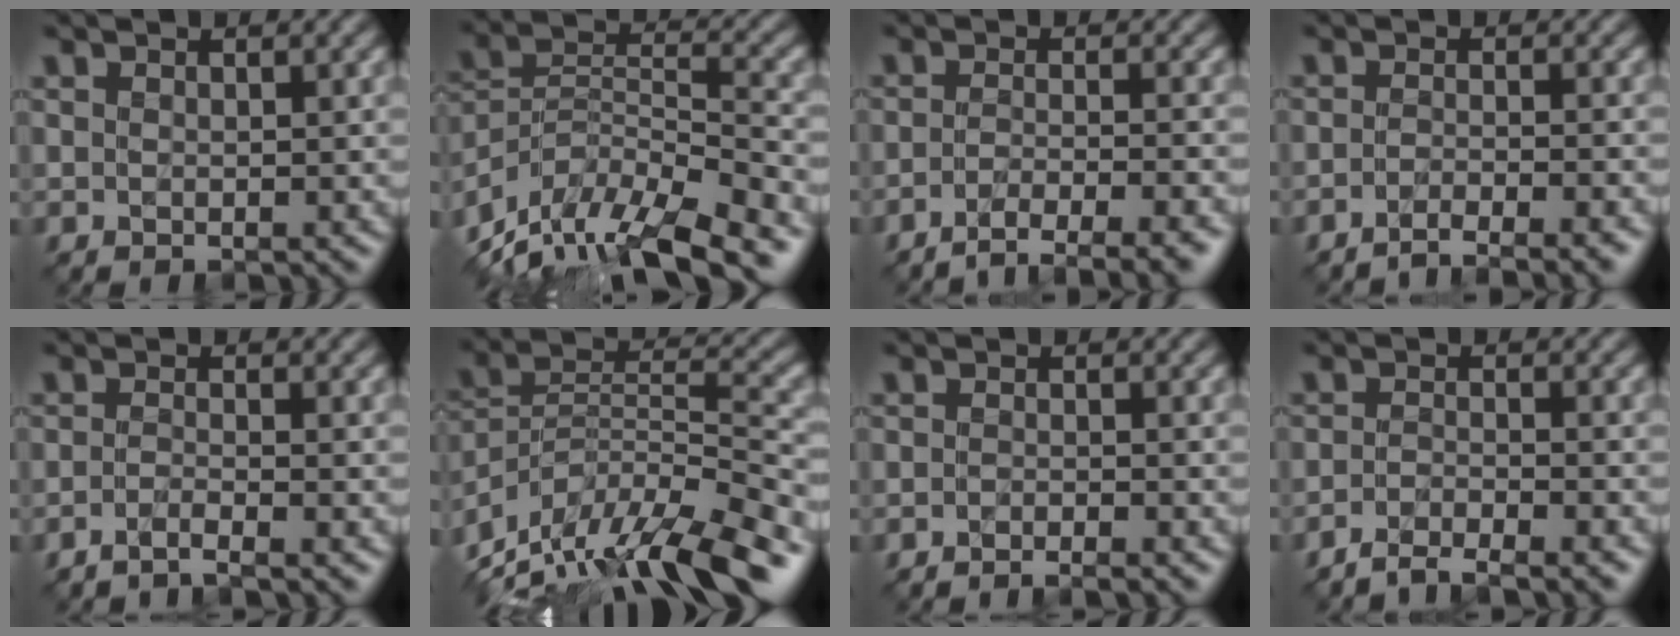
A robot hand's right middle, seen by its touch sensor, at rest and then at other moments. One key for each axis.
{"total": 12.4, "fx": -9.8, "fy": 3.6, "fz": 6.7, "tx": -0.135, "ty": 0.008, "tz": -0.170}
{"total": 5.1, "fx": -3.9, "fy": 1.0, "fz": 3.1, "tx": -0.040, "ty": 0.002, "tz": -0.064}
{"total": 4.3, "fx": -3.4, "fy": 0.8, "fz": 2.5, "tx": -0.031, "ty": -0.004, "tz": -0.059}
{"total": 2.0, "fx": -1.6, "fy": 0.2, "fz": 1.2, "tx": -0.012, "ty": -0.007, "tz": -0.042}
{"total": 14.3, "fx": -11.1, "fy": 3.5, "fz": 8.3, "tx": -0.167, "ty": 0.016, "tz": -0.190}
{"total": 2.1, "fx": -1.8, "fy": 0.2, "fz": 1.0, "tx": -0.005, "ty": -0.007, "tz": -0.036}
{"total": 3.7, "fx": -3.2, "fy": 0.4, "fz": 1.8, "tx": -0.025, "ty": -0.004, "tz": -0.063}